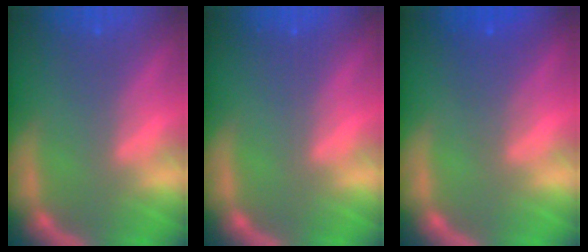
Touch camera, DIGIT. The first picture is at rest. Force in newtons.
{"total": 0.0}
{"total": 2.4}